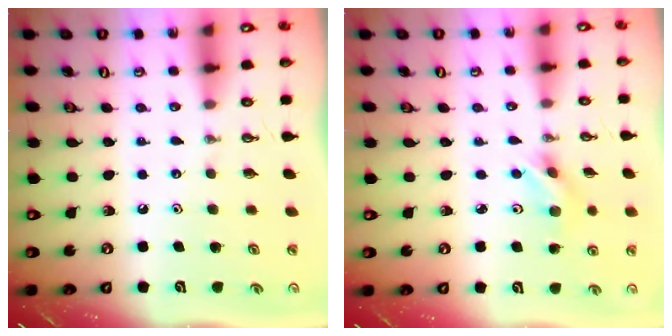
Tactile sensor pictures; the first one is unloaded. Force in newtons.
{"total": 4.7, "press": 3.1, "slide": 3.5}